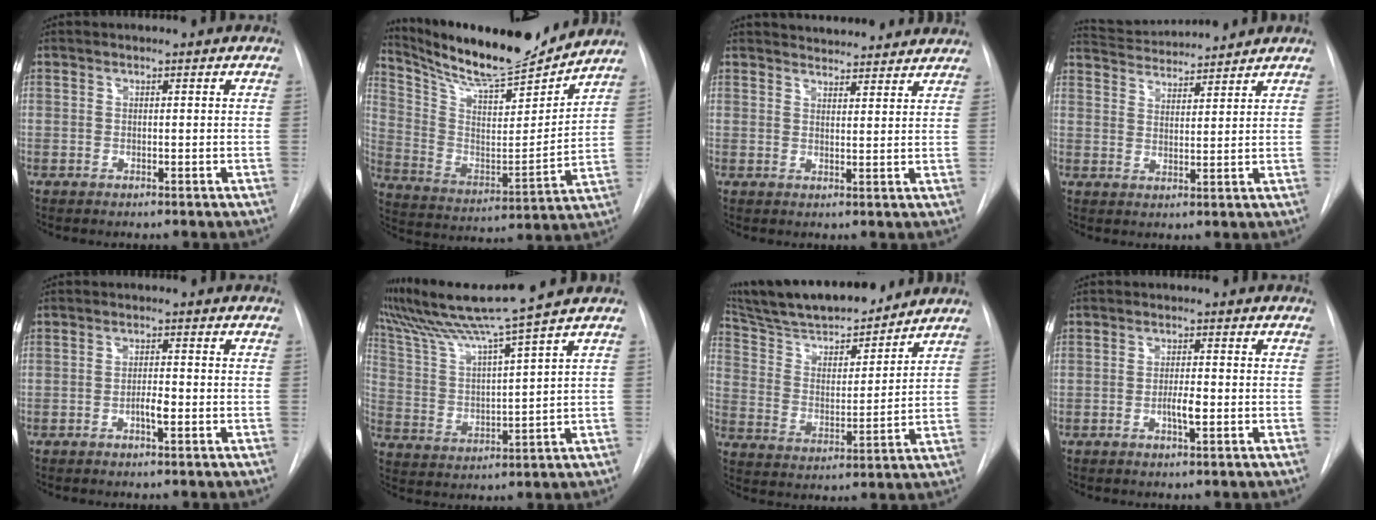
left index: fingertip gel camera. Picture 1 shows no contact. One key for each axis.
{"total": 18.4, "fx": 17.0, "fy": 1.9, "fz": 6.9, "tx": -0.137, "ty": -0.023, "tz": 0.280}
{"total": 11.7, "fx": 11.1, "fy": 2.5, "fz": 2.6, "tx": -0.023, "ty": 0.012, "tz": 0.130}
{"total": 9.3, "fx": 9.0, "fy": 0.1, "fz": 2.1, "tx": -0.046, "ty": 0.019, "tz": 0.147}
{"total": 2.2, "fx": -1.1, "fy": 0.4, "fz": 1.8, "tx": -0.031, "ty": -0.002, "tz": -0.021}
{"total": 12.9, "fx": 10.7, "fy": -3.0, "fz": 6.4, "tx": -0.120, "ty": -0.012, "tz": 0.191}
{"total": 19.0, "fx": 17.1, "fy": 3.2, "fz": 7.6, "tx": -0.134, "ty": 0.010, "tz": 0.282}
{"total": 2.5, "fx": -1.0, "fy": 0.4, "fz": 2.3, "tx": -0.042, "ty": -0.003, "tz": -0.019}